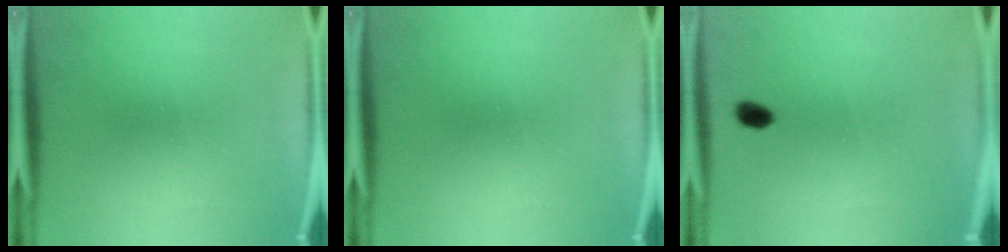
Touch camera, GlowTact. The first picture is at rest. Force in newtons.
{"total": 0.0}
{"total": 2.4}